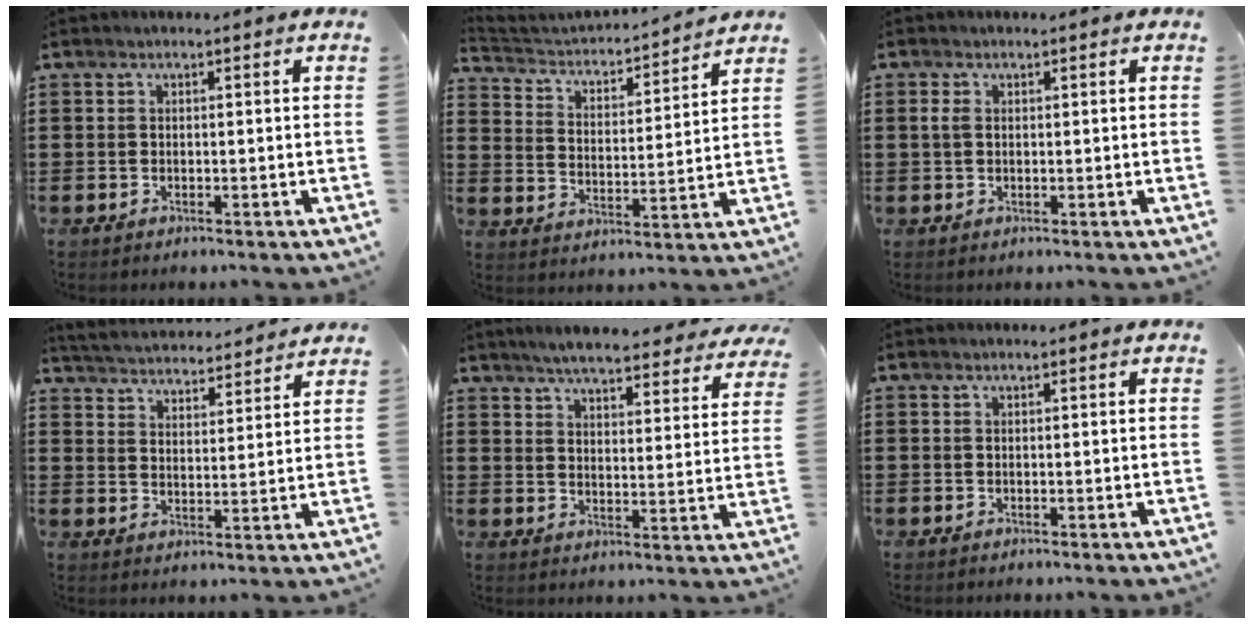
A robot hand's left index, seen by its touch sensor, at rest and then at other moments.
{"total": 2.7, "force": [2.7, 0.3, 0.5], "torque": [-0.031, -0.031, 0.036]}
{"total": 1.5, "force": [0.3, 0.9, 1.2], "torque": [-0.035, 0.002, 0.002]}
{"total": 3.8, "force": [3.8, -0.2, -0.2], "torque": [-0.019, -0.030, 0.061]}
{"total": 5.4, "force": [5.1, -0.1, 1.7], "torque": [-0.054, -0.025, 0.089]}
{"total": 0.0}